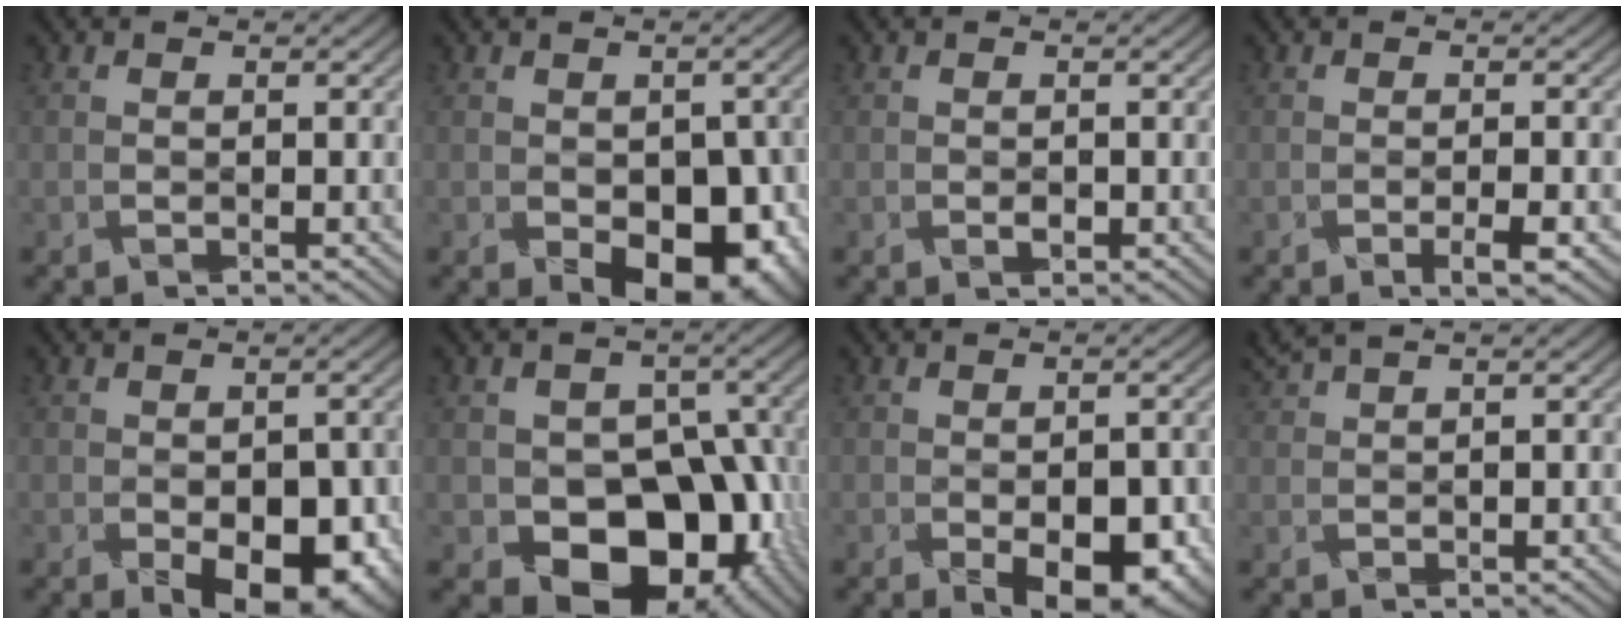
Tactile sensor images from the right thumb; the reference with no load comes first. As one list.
[{"total": 11.3, "force": [-4.3, 6.8, 7.9], "torque": [-0.092, -0.031, -0.033]}, {"total": 0.7, "force": [-0.4, 0.4, 0.4], "torque": [-0.003, -0.001, -0.001]}, {"total": 2.3, "force": [-1.1, 0.3, 2.0], "torque": [-0.029, 0.000, -0.013]}, {"total": 11.1, "force": [-4.5, 6.1, 8.1], "torque": [-0.095, -0.024, -0.040]}, {"total": 13.3, "force": [-5.0, 9.0, 8.4], "torque": [-0.106, -0.023, -0.077]}, {"total": 8.9, "force": [-3.7, 4.5, 6.8], "torque": [-0.092, -0.015, -0.032]}, {"total": 3.5, "force": [2.7, 0.5, 2.2], "torque": [-0.049, 0.018, 0.056]}]